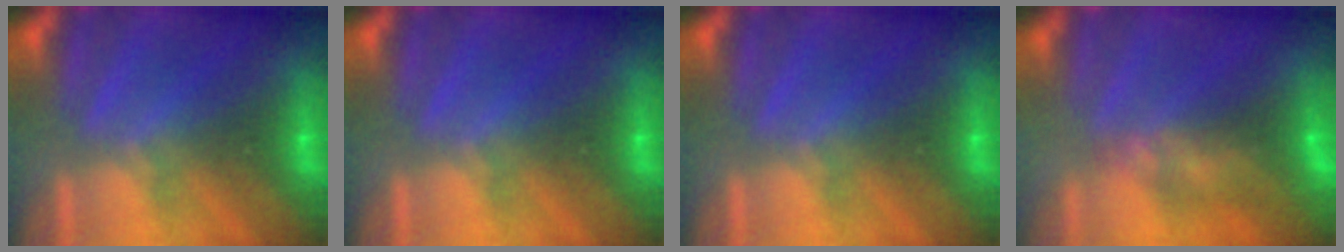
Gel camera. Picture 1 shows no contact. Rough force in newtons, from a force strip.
{"total": 0.0}
{"total": 0.0}
{"total": 8.0}